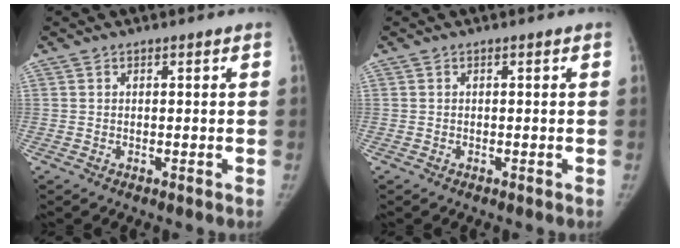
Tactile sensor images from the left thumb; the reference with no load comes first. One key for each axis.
{"total": 0.0}